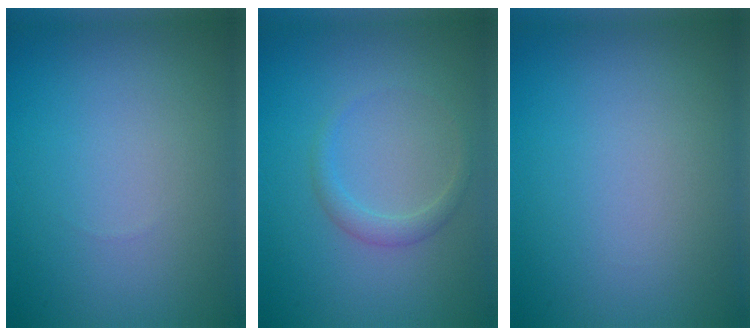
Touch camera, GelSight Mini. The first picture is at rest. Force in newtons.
{"total": 1.4, "press": 1.4, "slide": 0.0}
{"total": 0.0}